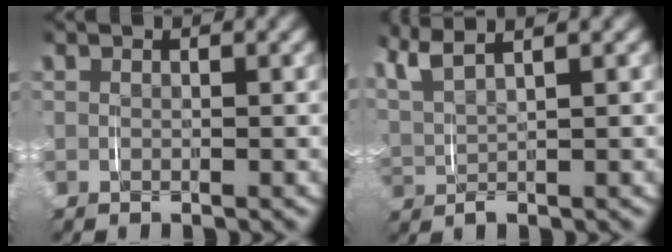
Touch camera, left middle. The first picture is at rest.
{"total": 5.6, "force": [3.4, 2.9, 3.5], "torque": [-0.087, 0.006, 0.056]}